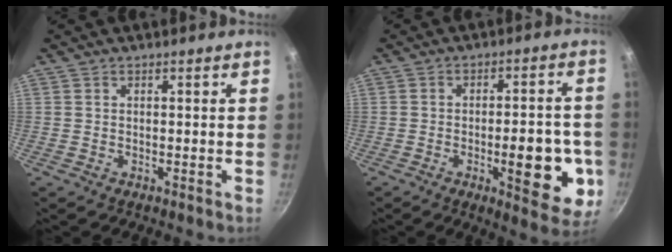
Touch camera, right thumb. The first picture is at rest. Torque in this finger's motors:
{"motor_torque": [2.13, 1.79, 1.50, -0.35, 0.34]}